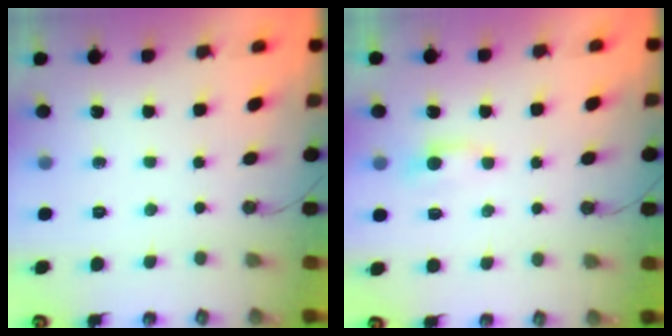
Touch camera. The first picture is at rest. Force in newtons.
{"total": 0.8, "press": 0.6, "slide": 0.5}